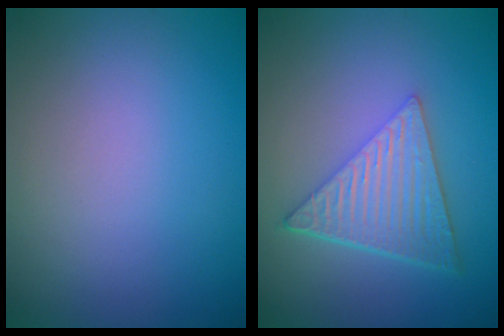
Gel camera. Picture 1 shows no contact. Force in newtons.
{"total": 6.3, "press": 4.2, "slide": 4.7}